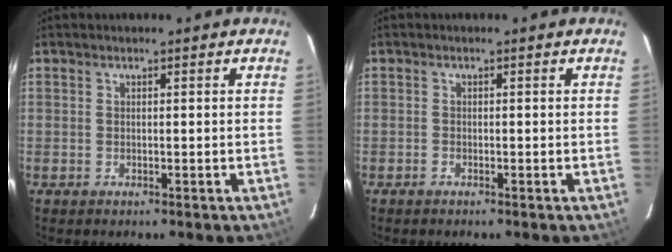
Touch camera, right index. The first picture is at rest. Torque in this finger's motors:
{"motor_torque": [0.13, 0.06, 0.03, 0.01]}